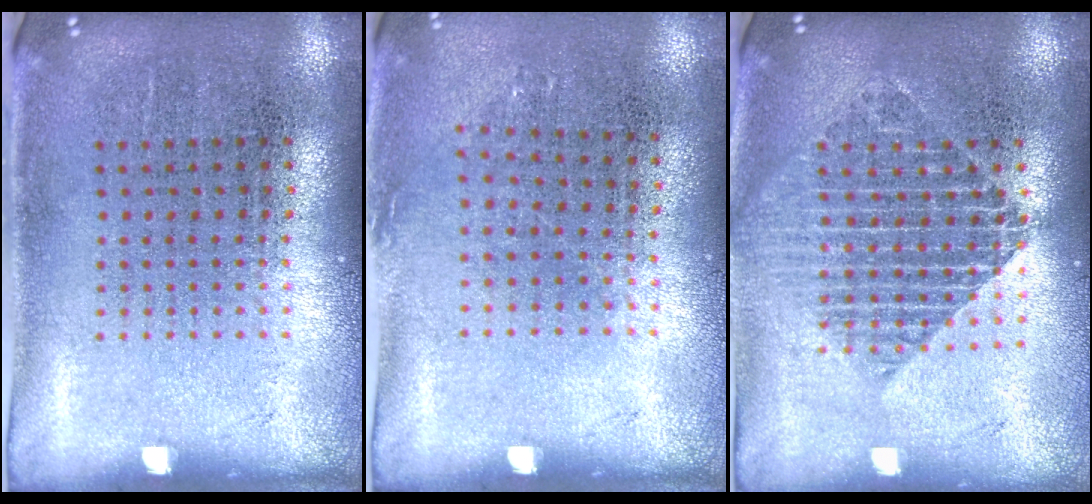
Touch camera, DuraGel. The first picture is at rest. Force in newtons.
{"total": 0.8, "press": 0.6, "slide": 0.5}
{"total": 1.8, "press": 1.5, "slide": 0.9}